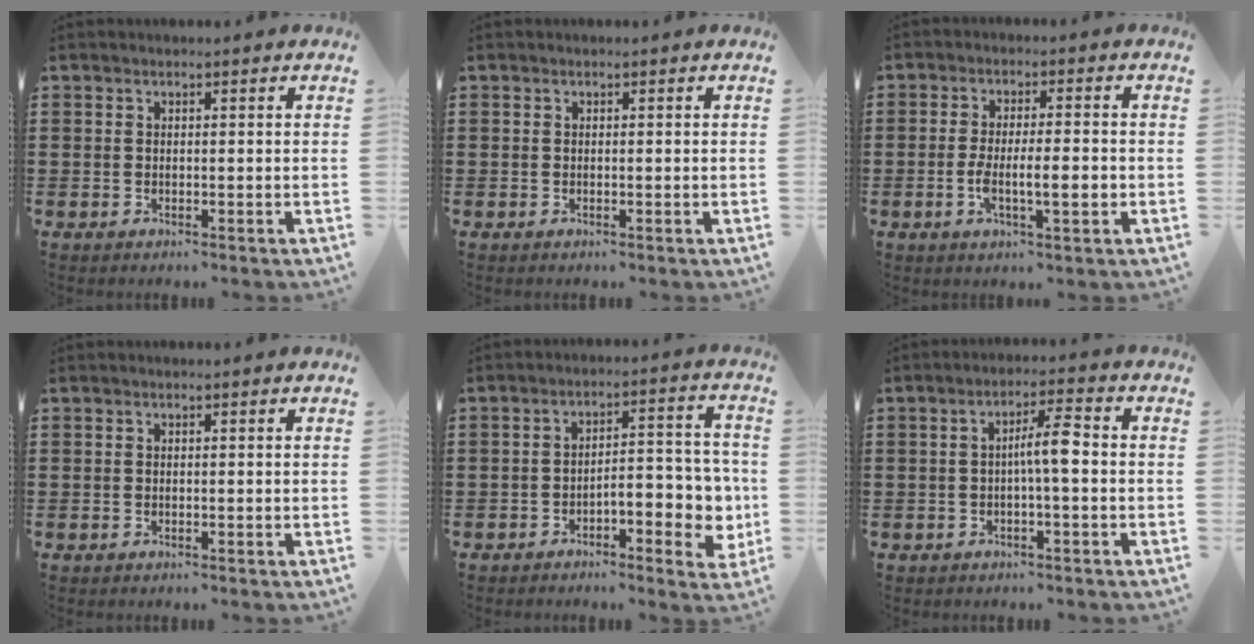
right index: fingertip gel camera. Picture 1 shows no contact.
{"total": 0.0}
{"total": 6.5, "force": [-1.5, 1.5, 6.1], "torque": [-0.110, 0.002, -0.029]}
{"total": 0.0}
{"total": 6.4, "force": [-2.5, 2.9, 5.1], "torque": [-0.062, -0.003, -0.047]}
{"total": 5.0, "force": [-0.5, 0.6, 4.9], "torque": [-0.090, 0.008, -0.014]}